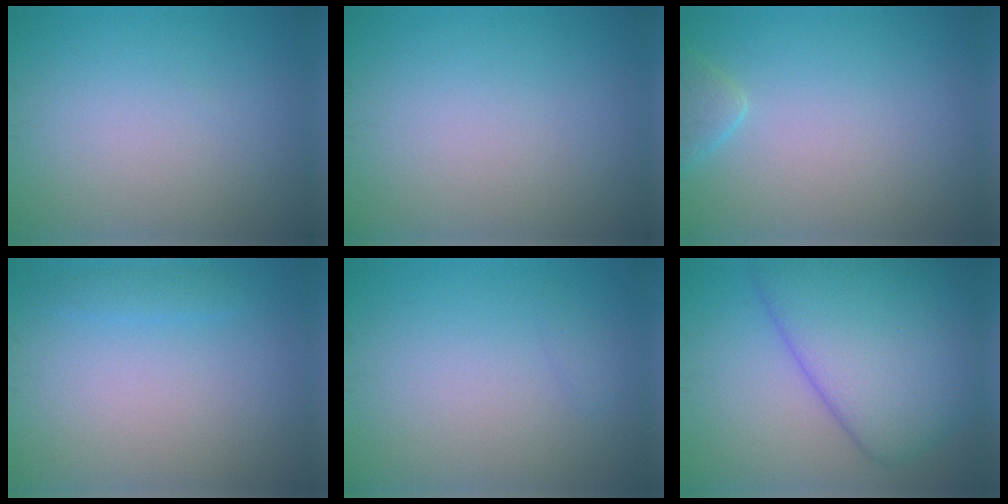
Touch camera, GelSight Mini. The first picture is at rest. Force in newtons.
{"total": 0.0}
{"total": 1.6, "press": 1.6, "slide": 0.1}
{"total": 1.0, "press": 1.0, "slide": 0.1}
{"total": 0.5, "press": 0.5, "slide": 0.0}
{"total": 10.2, "press": 10.2, "slide": 0.4}